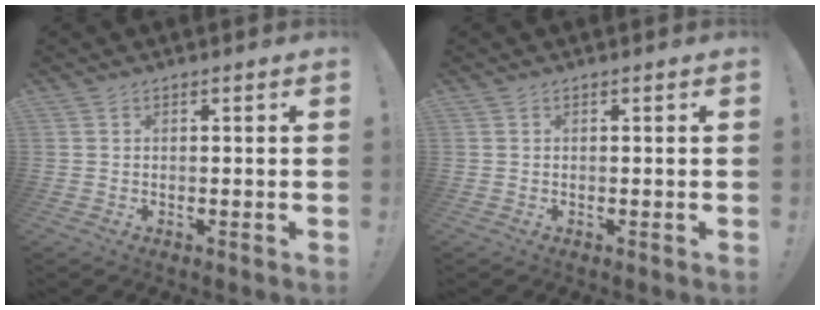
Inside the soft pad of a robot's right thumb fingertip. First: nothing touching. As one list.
[{"total": 0.0}]